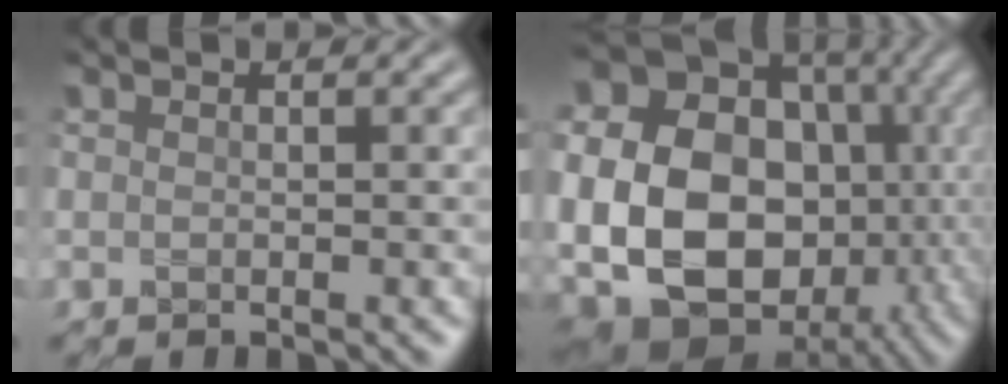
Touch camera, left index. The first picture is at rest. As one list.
[{"total": 22.9, "force": [-1.8, 18.5, 13.3], "torque": [-0.260, -0.021, -0.059]}]